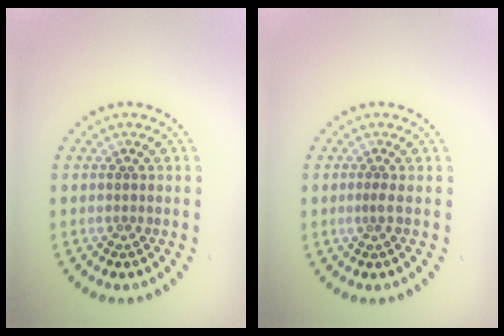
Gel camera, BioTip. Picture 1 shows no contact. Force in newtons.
{"total": 0.6, "press": 0.3, "slide": 0.5}